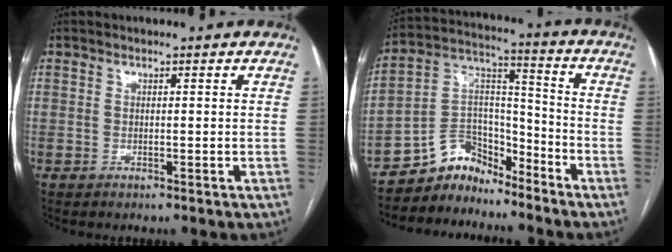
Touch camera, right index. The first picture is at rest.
{"total": 8.3, "force": [-7.4, 3.7, 0.2], "torque": [0.003, 0.057, -0.138]}